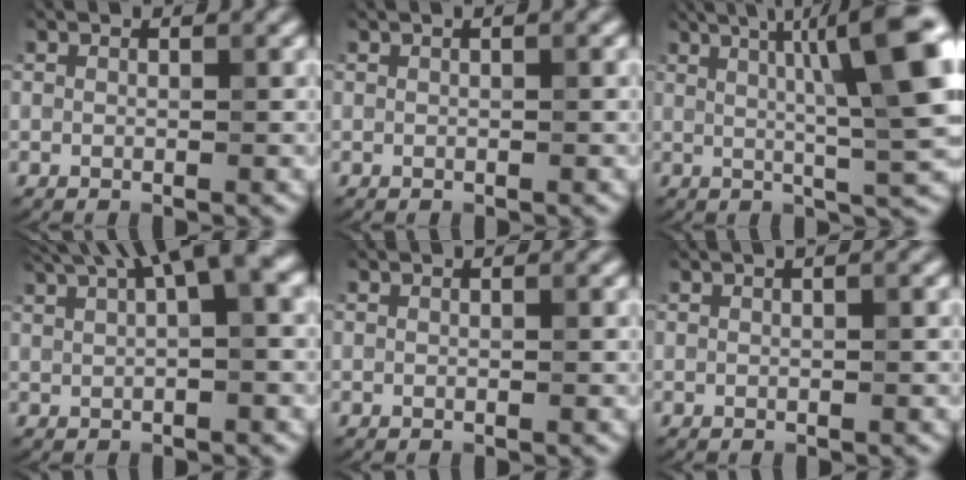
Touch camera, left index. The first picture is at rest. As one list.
[{"total": 0.6, "force": [0.2, 0.1, 0.5], "torque": [-0.007, 0.006, 0.002]}, {"total": 11.7, "force": [3.3, 2.3, 11.0], "torque": [-0.129, 0.012, 0.047]}, {"total": 8.5, "force": [4.5, 2.3, 6.9], "torque": [-0.091, 0.033, 0.075]}, {"total": 0.0}, {"total": 1.0, "force": [0.4, 0.2, 0.9], "torque": [-0.013, 0.007, 0.002]}]